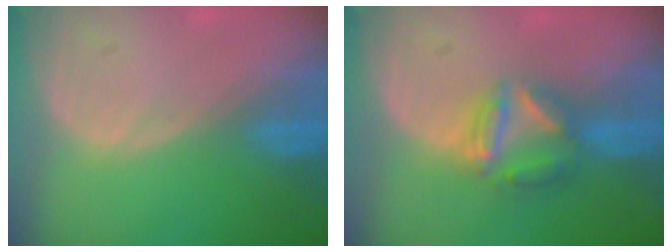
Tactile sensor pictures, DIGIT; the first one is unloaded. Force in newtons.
{"total": 6.1, "press": 5.5, "slide": 2.7}